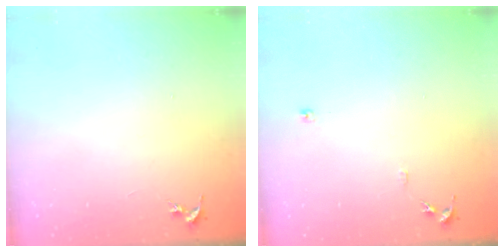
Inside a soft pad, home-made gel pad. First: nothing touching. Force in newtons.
{"total": 6.1, "press": 6.1, "slide": 0.7}